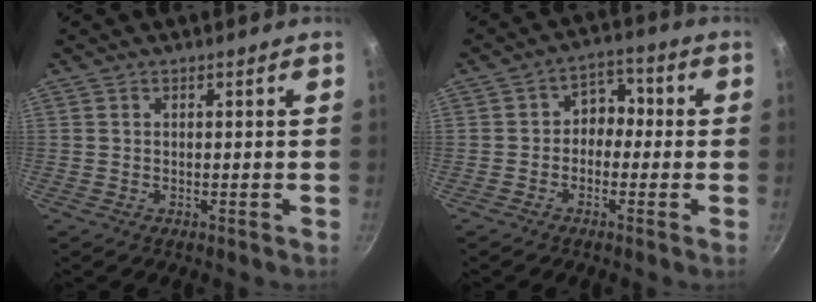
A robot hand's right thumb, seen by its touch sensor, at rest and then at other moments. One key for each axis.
{"total": 5.5, "fx": -0.6, "fy": 4.4, "fz": 3.3, "tx": -0.003, "ty": 0.024, "tz": -0.025}